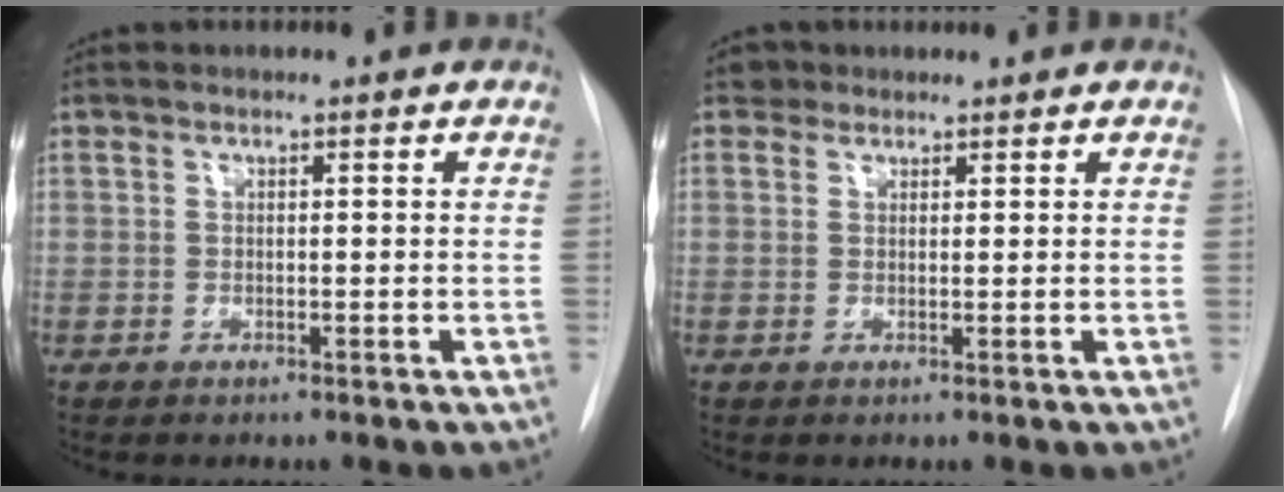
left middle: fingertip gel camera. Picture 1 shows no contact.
{"total": 1.9, "force": [1.4, 1.3, -0.1], "torque": [0.005, 0.008, 0.017]}